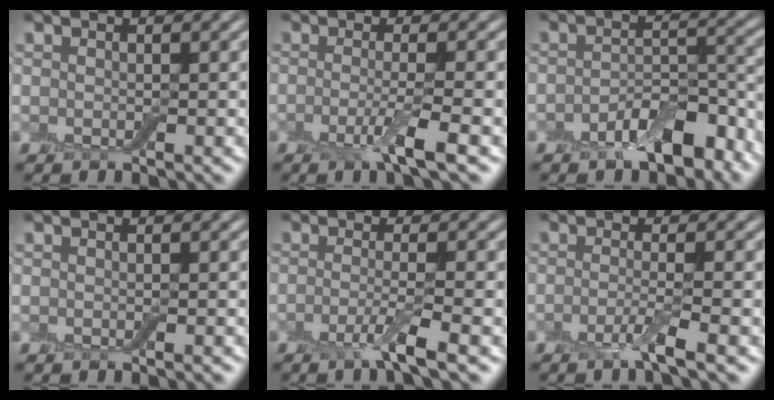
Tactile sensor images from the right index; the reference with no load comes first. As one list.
[{"total": 3.2, "force": [-1.2, 0.5, 2.9], "torque": [-0.050, -0.005, -0.030]}, {"total": 5.7, "force": [-3.2, 2.7, 3.8], "torque": [-0.059, 0.004, -0.059]}, {"total": 0.0}, {"total": 2.9, "force": [-1.4, 0.4, 2.5], "torque": [-0.041, -0.004, -0.039]}, {"total": 2.4, "force": [-1.2, 0.3, 2.1], "torque": [-0.033, -0.003, -0.034]}]